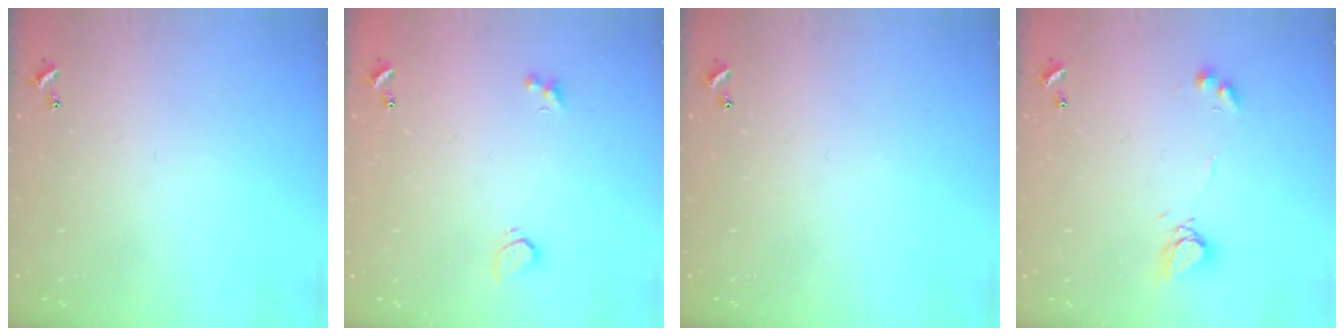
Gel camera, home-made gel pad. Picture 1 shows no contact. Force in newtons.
{"total": 2.1, "press": 1.8, "slide": 1.2}
{"total": 0.0}
{"total": 6.7, "press": 6.7, "slide": 0.5}